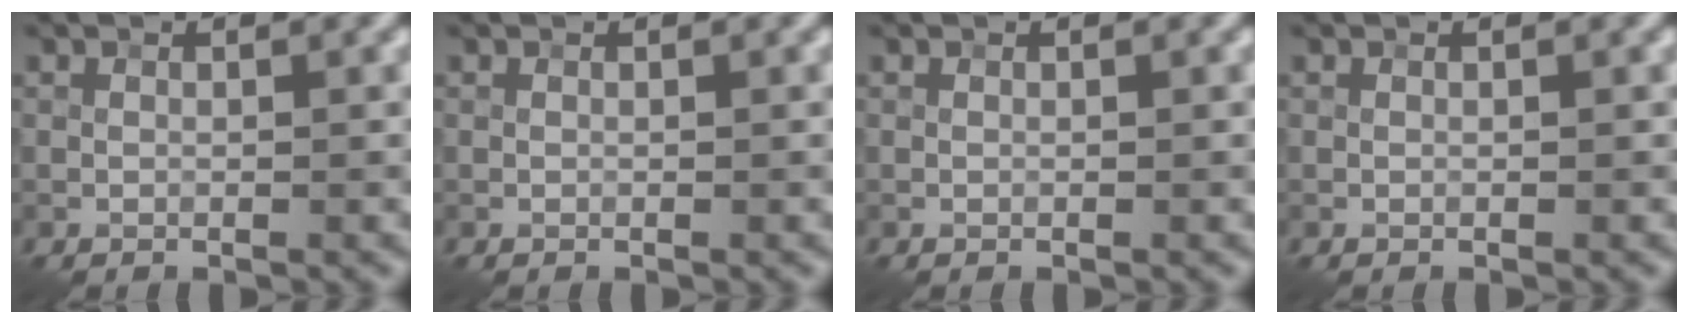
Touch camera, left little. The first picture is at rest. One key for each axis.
{"total": 0.0}
{"total": 0.0}
{"total": 0.0}